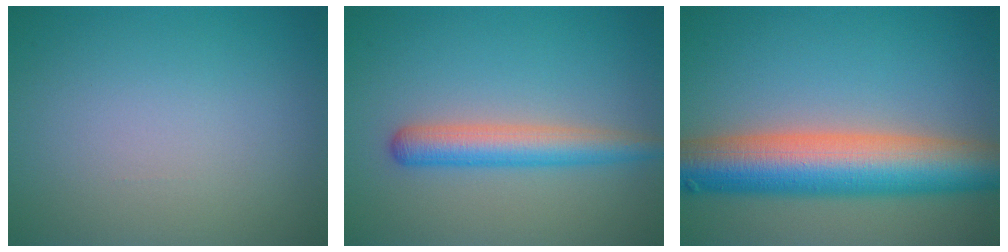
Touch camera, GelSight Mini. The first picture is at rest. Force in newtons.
{"total": 3.8, "press": 3.8, "slide": 0.2}
{"total": 10.6, "press": 10.6, "slide": 0.5}